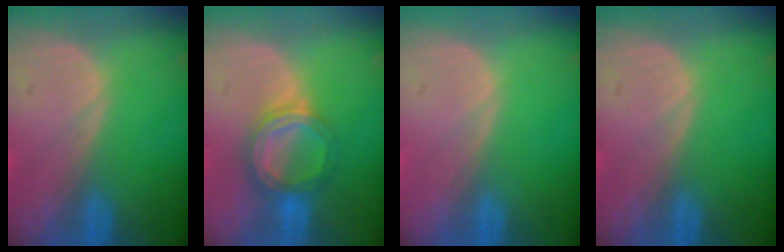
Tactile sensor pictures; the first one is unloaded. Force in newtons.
{"total": 6.4, "press": 5.7, "slide": 3.0}
{"total": 0.0}
{"total": 0.0}